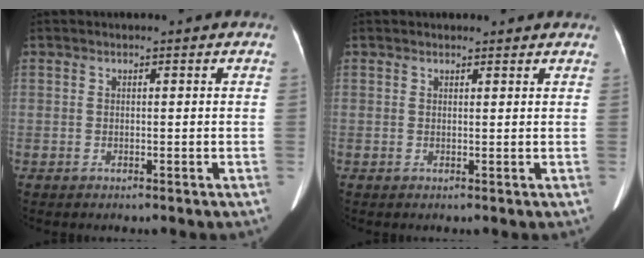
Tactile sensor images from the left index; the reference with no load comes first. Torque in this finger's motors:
{"motor_torque": [1.14, -1.00, 0.02, 0.02]}